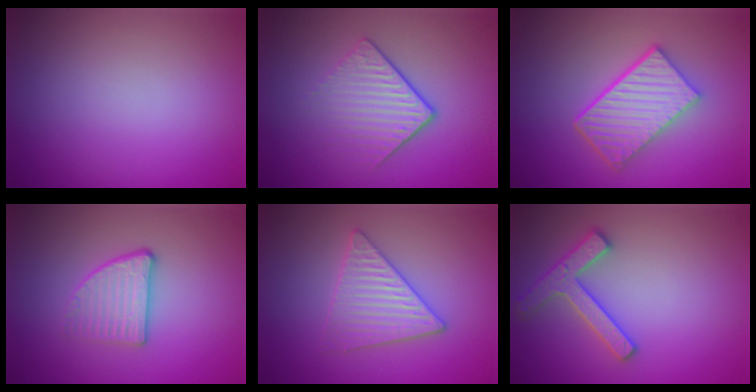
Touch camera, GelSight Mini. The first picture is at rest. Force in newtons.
{"total": 4.2, "press": 2.6, "slide": 3.3}
{"total": 5.7, "press": 4.2, "slide": 3.9}
{"total": 2.8, "press": 2.5, "slide": 1.4}
{"total": 3.3, "press": 3.2, "slide": 0.3}
{"total": 2.8, "press": 2.8, "slide": 0.3}